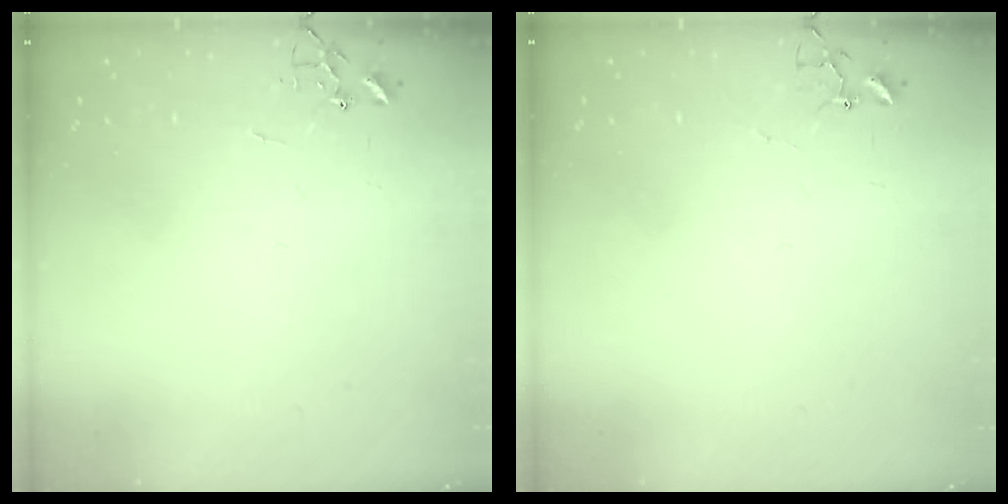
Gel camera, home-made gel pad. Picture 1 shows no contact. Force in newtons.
{"total": 3.7, "press": 3.7, "slide": 0.3}